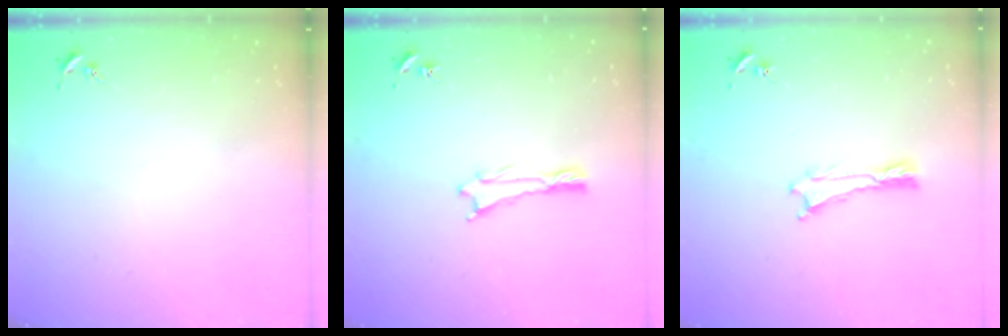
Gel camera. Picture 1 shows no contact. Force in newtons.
{"total": 0.7, "press": 0.7, "slide": 0.1}
{"total": 0.0}